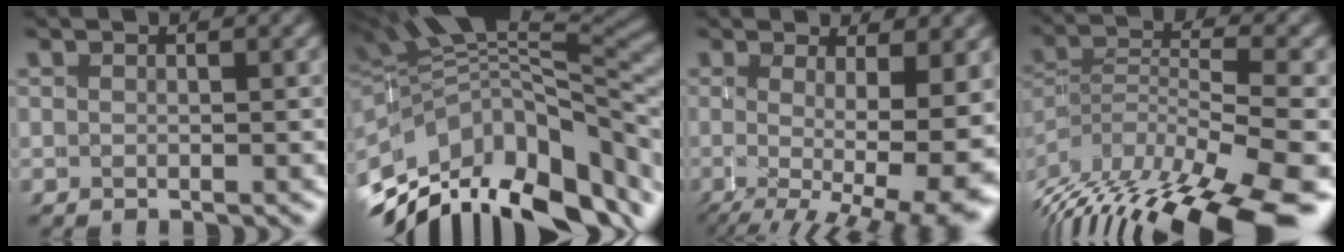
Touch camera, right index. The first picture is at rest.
{"total": 16.6, "force": [-3.8, 10.8, 12.1], "torque": [-0.188, -0.011, -0.061]}
{"total": 9.9, "force": [-1.4, 3.4, 9.2], "torque": [-0.118, -0.027, -0.004]}
{"total": 9.5, "force": [-4.0, 3.7, 7.8], "torque": [-0.137, -0.023, -0.051]}